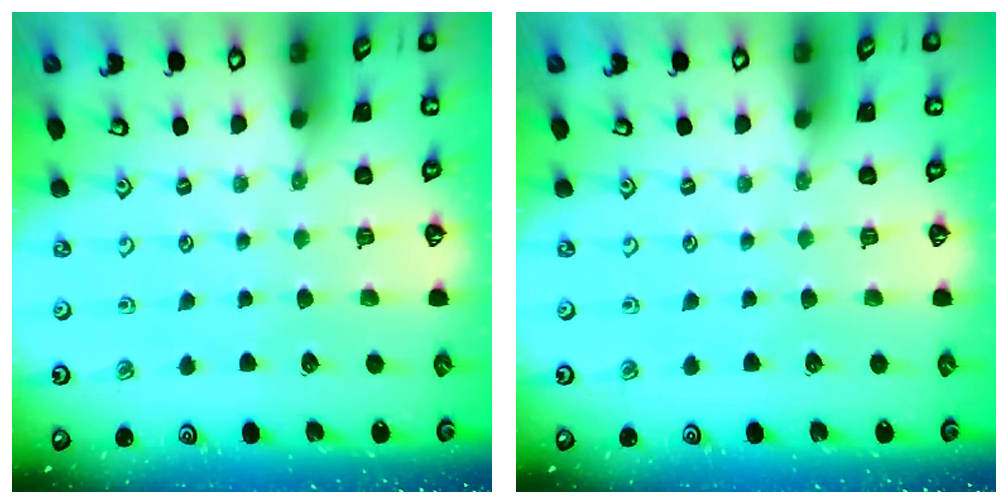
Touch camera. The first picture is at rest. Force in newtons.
{"total": 0.0}